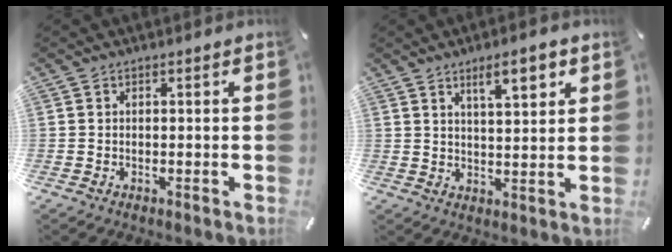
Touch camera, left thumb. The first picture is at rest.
{"total": 8.1, "force": [4.9, 2.4, 5.9], "torque": [-0.086, -0.020, 0.078]}